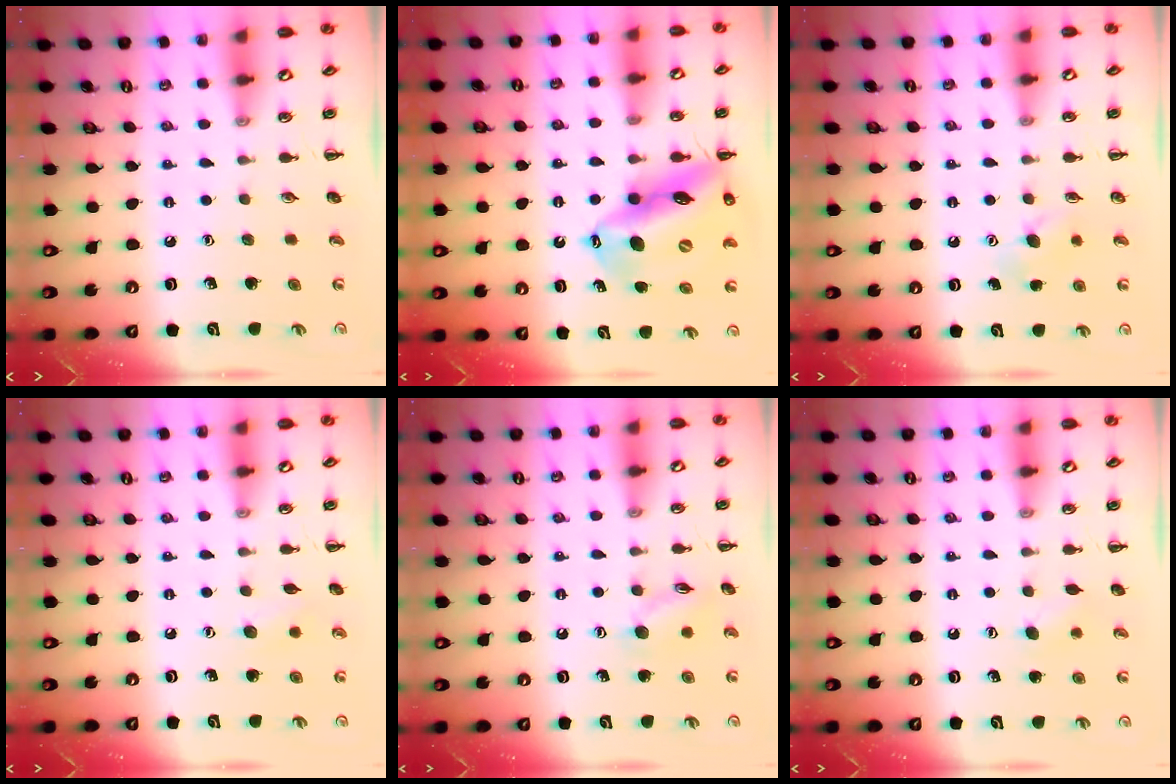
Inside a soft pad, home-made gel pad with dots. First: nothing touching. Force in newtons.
{"total": 19.5, "press": 18.8, "slide": 4.9}
{"total": 5.8, "press": 5.6, "slide": 1.5}
{"total": 5.3, "press": 5.2, "slide": 1.3}
{"total": 8.7, "press": 8.7, "slide": 0.8}
{"total": 5.1, "press": 4.9, "slide": 1.3}